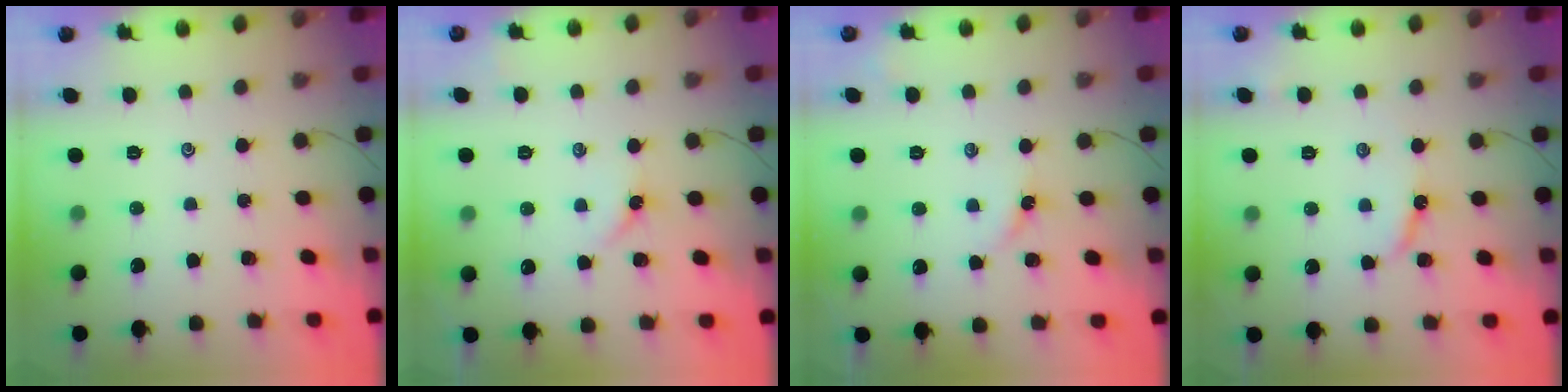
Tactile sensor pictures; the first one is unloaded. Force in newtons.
{"total": 3.3, "press": 3.2, "slide": 0.4}
{"total": 2.6, "press": 2.6, "slide": 0.3}
{"total": 6.2, "press": 6.2, "slide": 0.2}